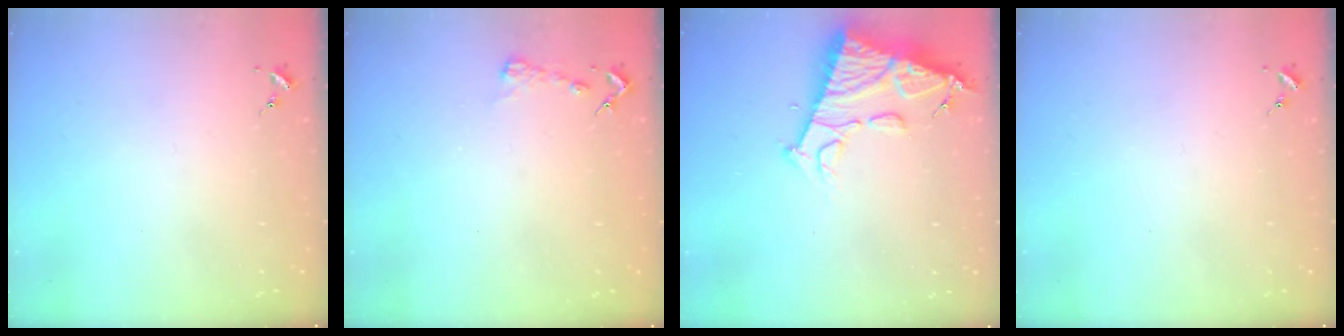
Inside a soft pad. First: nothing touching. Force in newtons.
{"total": 3.1, "press": 3.1, "slide": 0.2}
{"total": 13.0, "press": 12.9, "slide": 1.3}
{"total": 0.0}